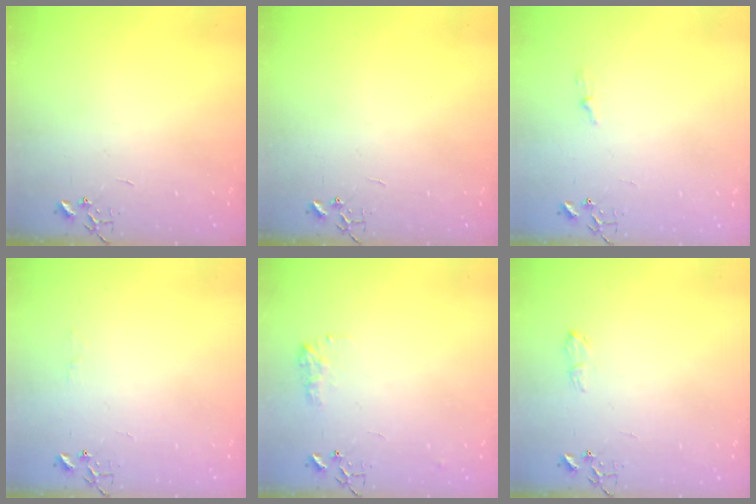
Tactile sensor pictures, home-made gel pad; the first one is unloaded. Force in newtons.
{"total": 0.0}
{"total": 3.9, "press": 3.8, "slide": 0.4}
{"total": 3.9, "press": 3.9, "slide": 0.5}
{"total": 8.5, "press": 8.4, "slide": 0.3}
{"total": 6.1, "press": 6.0, "slide": 0.8}